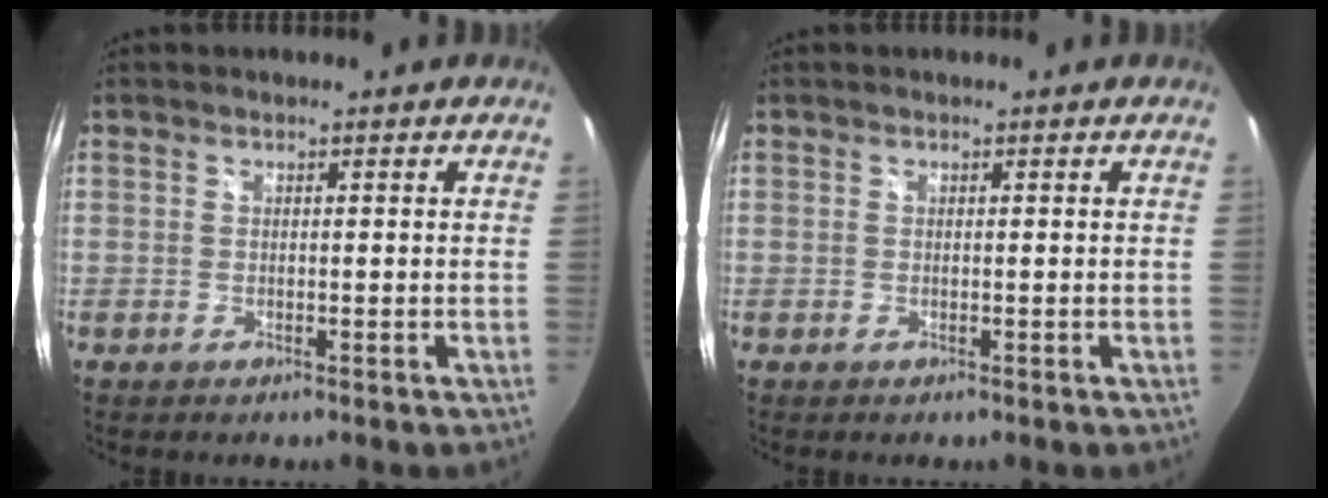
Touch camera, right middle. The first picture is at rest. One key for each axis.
{"total": 0.0}